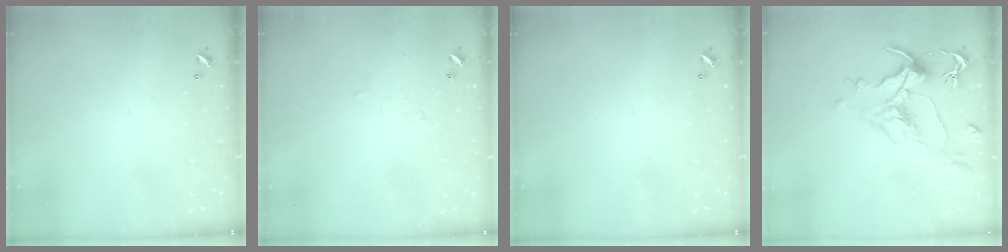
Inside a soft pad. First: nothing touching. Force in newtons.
{"total": 2.0, "press": 1.9, "slide": 0.5}
{"total": 0.0}
{"total": 1.5, "press": 0.5, "slide": 1.4}